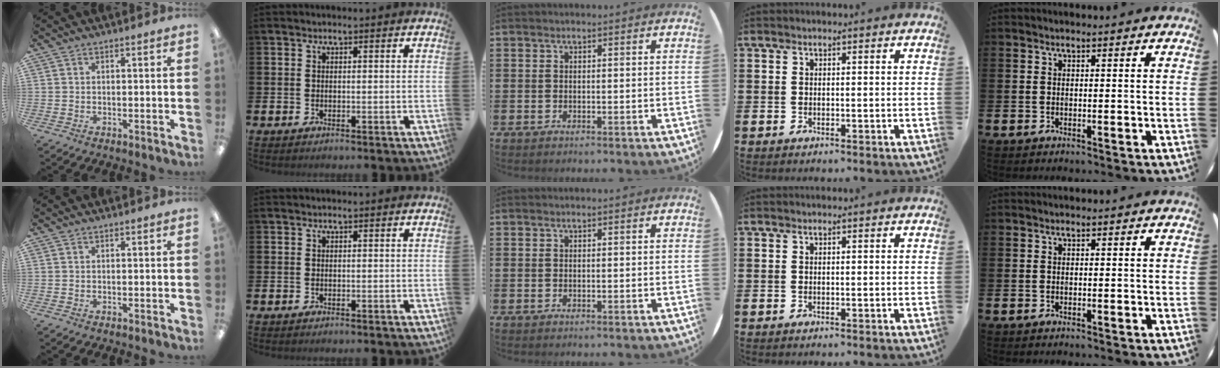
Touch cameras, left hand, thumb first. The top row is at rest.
{}